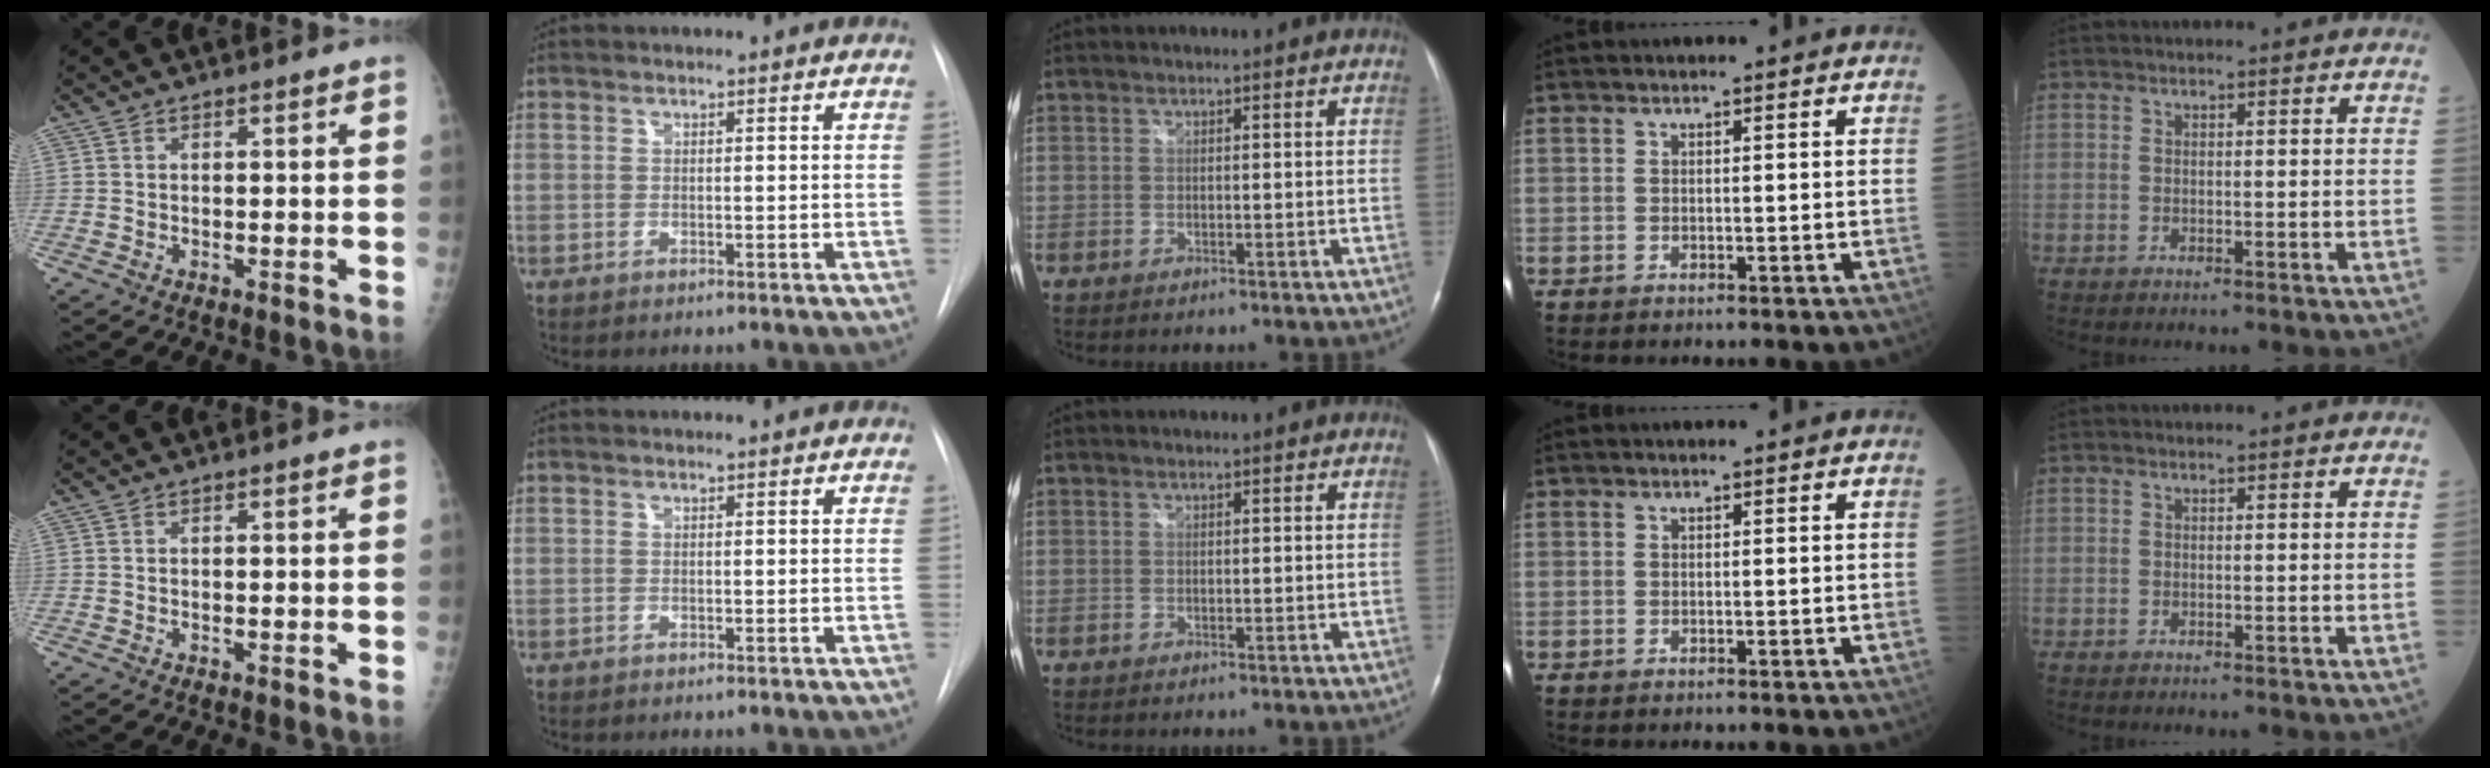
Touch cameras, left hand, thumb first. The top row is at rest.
{}